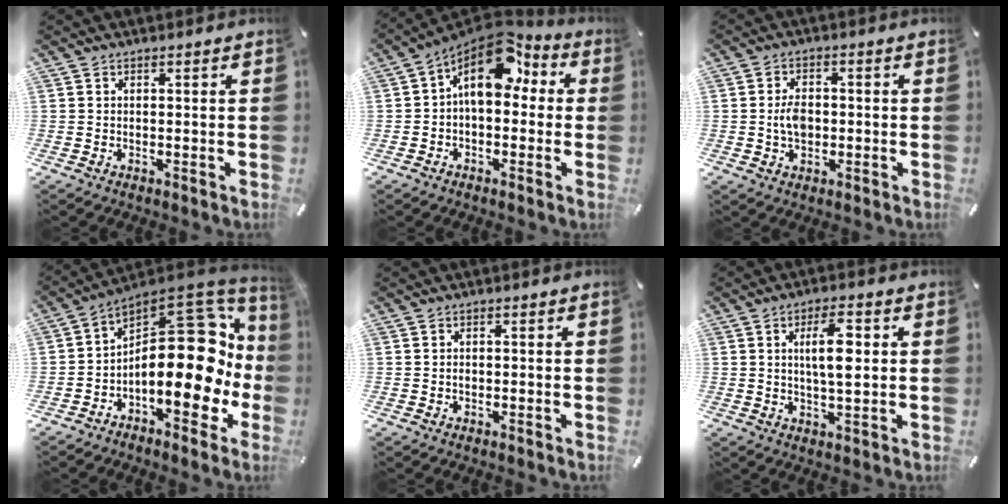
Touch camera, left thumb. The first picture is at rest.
{"total": 12.4, "force": [4.3, 7.9, 8.6], "torque": [-0.144, -0.028, 0.077]}
{"total": 4.8, "force": [-0.5, 3.4, 3.4], "torque": [-0.062, 0.003, -0.013]}
{"total": 24.6, "force": [0.3, 13.0, 21.0], "torque": [-0.299, -0.035, 0.011]}
{"total": 0.5, "force": [-0.2, 0.3, 0.3], "torque": [-0.007, 0.001, -0.005]}
{"total": 8.7, "force": [1.8, 2.8, 8.0], "torque": [-0.156, -0.004, 0.021]}